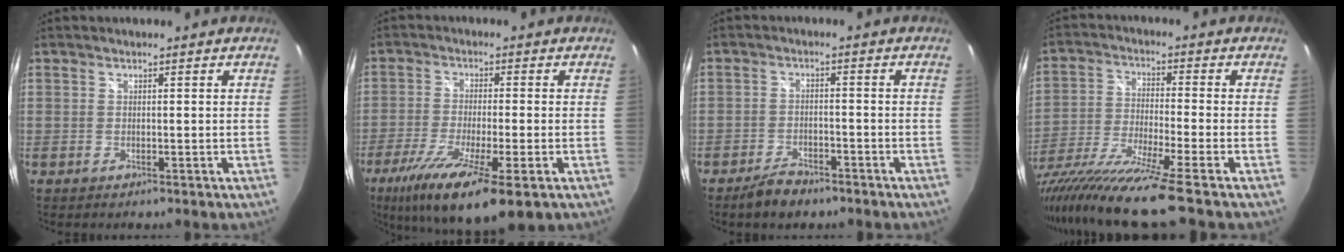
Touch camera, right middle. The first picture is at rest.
{"total": 14.7, "force": [-7.9, 2.7, 12.1], "torque": [-0.236, -0.051, -0.136]}
{"total": 5.2, "force": [-4.2, 2.0, 2.4], "torque": [-0.060, -0.001, -0.069]}
{"total": 17.9, "force": [-14.8, -1.8, 9.9], "torque": [-0.194, -0.066, -0.263]}